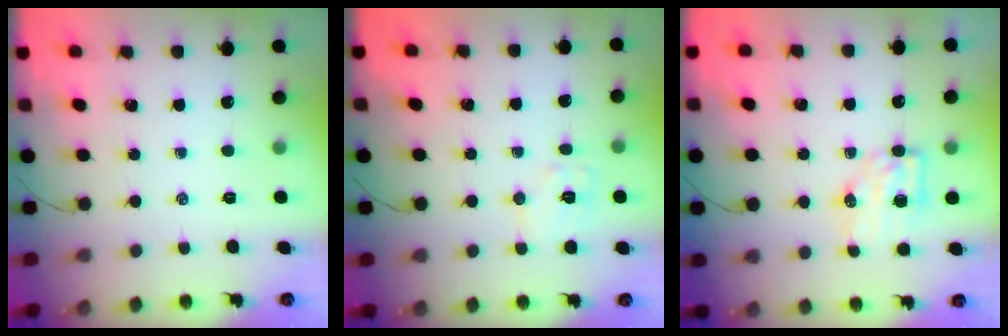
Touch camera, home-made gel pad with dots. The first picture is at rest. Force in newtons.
{"total": 7.0, "press": 7.0, "slide": 0.6}
{"total": 6.6, "press": 6.6, "slide": 0.7}